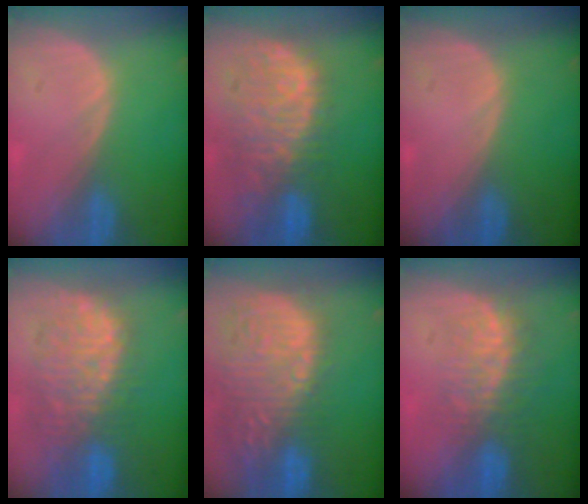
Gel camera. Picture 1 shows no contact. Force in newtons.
{"total": 11.8, "press": 9.8, "slide": 6.5}
{"total": 0.0}
{"total": 10.4, "press": 9.8, "slide": 3.5}
{"total": 15.4, "press": 12.6, "slide": 8.9}
{"total": 8.0, "press": 7.5, "slide": 2.8}